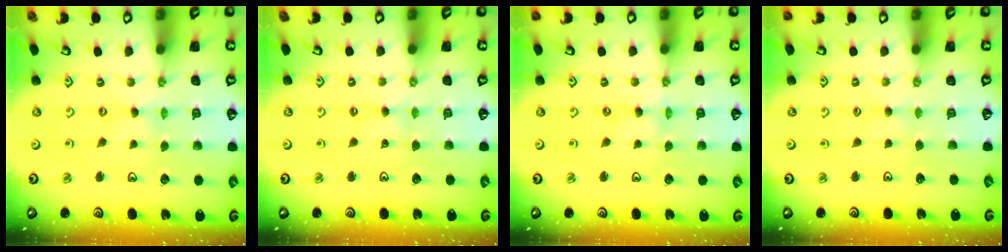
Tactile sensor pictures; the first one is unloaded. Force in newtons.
{"total": 1.7, "press": 1.7, "slide": 0.4}
{"total": 0.0}
{"total": 1.8, "press": 1.7, "slide": 0.3}